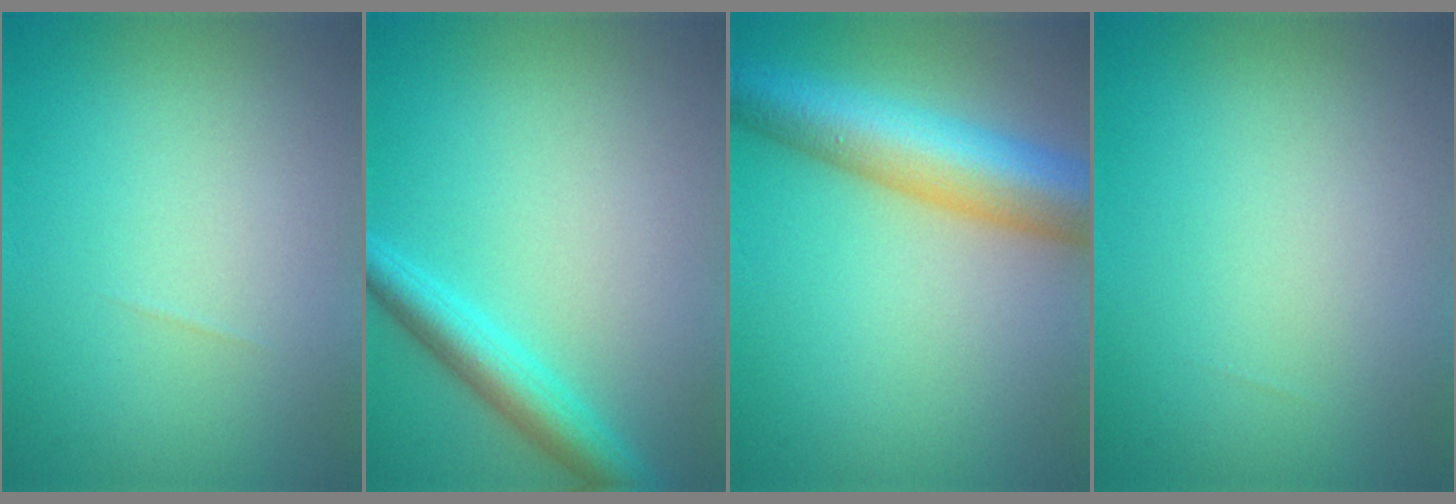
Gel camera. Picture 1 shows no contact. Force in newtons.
{"total": 3.7, "press": 3.7, "slide": 0.2}
{"total": 9.4, "press": 9.4, "slide": 0.3}
{"total": 0.0}